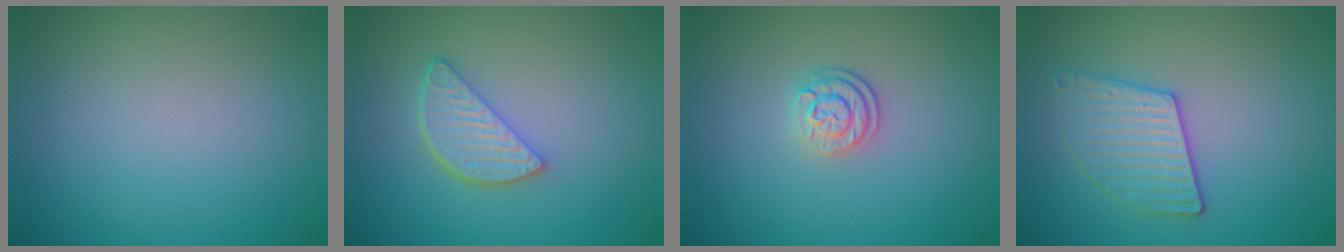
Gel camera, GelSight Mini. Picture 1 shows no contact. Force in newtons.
{"total": 3.5, "press": 2.9, "slide": 2.0}
{"total": 2.5, "press": 1.9, "slide": 1.6}
{"total": 2.9, "press": 2.9, "slide": 0.6}